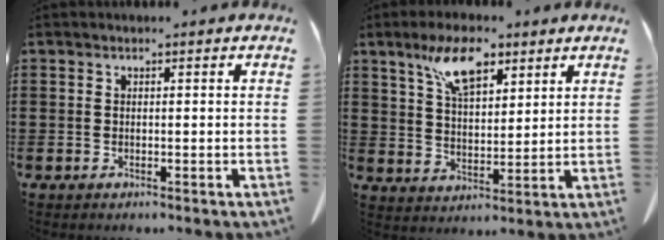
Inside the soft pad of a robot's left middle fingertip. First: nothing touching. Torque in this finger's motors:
{"motor_torque": [0.28, -0.05, 0.28, 0.14]}